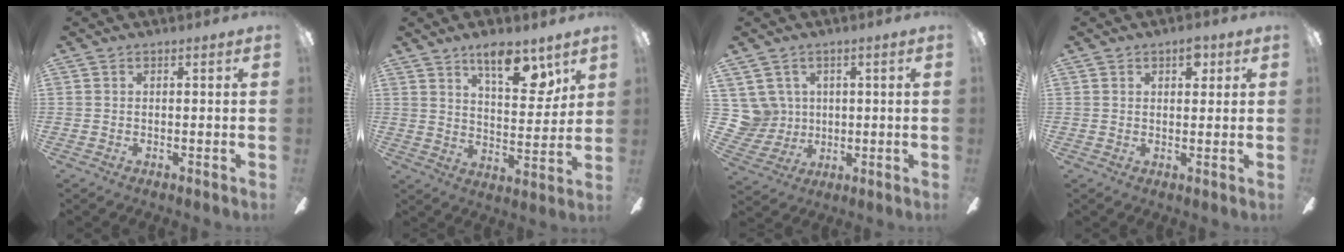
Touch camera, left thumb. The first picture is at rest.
{"total": 12.6, "force": [8.3, 4.7, 8.2], "torque": [-0.113, -0.040, 0.139]}
{"total": 7.8, "force": [2.8, 7.3, 0.9], "torque": [-0.048, -0.008, 0.060]}
{"total": 4.1, "force": [2.3, 2.2, 2.6], "torque": [-0.024, -0.005, 0.032]}